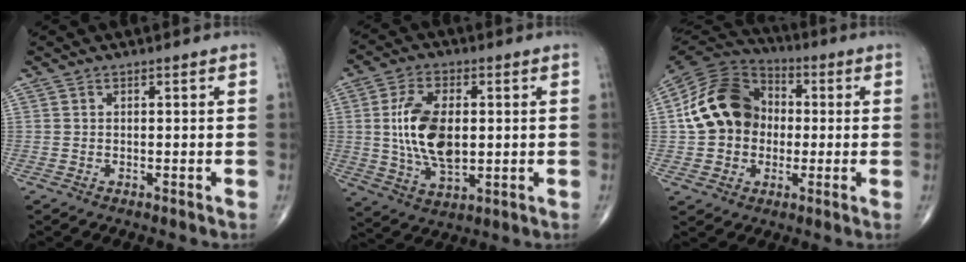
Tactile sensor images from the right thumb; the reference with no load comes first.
{"total": 13.6, "force": [0.9, 7.4, 11.3], "torque": [-0.209, -0.005, 0.022]}
{"total": 16.2, "force": [0.2, 13.3, 9.3], "torque": [-0.147, 0.027, -0.004]}